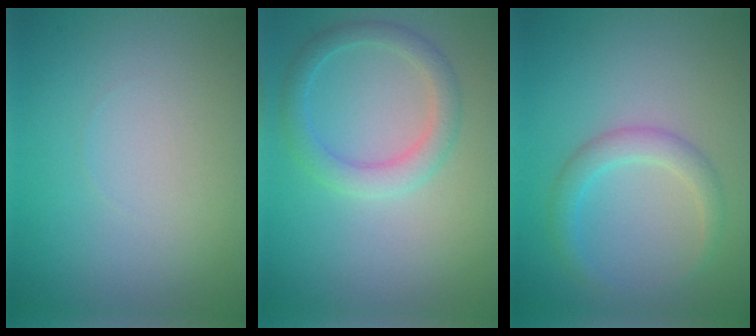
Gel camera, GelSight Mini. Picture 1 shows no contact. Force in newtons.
{"total": 2.7, "press": 2.7, "slide": 0.1}
{"total": 2.4, "press": 2.4, "slide": 0.2}